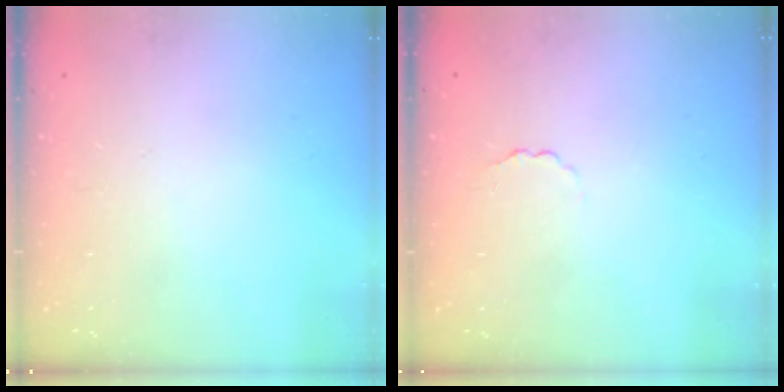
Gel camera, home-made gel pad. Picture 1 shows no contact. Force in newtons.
{"total": 1.7, "press": 1.6, "slide": 0.5}